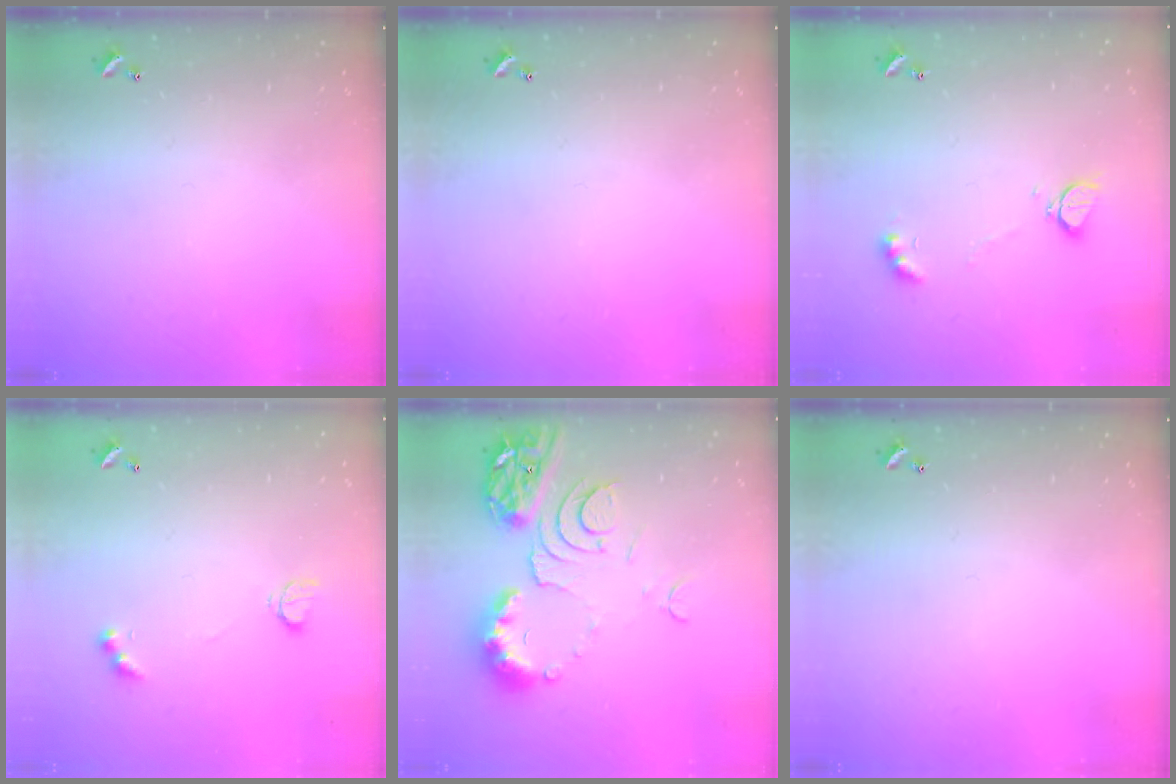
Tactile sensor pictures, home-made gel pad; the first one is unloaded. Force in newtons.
{"total": 0.0}
{"total": 2.3, "press": 2.3, "slide": 0.5}
{"total": 4.1, "press": 4.0, "slide": 0.7}
{"total": 11.1, "press": 11.0, "slide": 1.3}
{"total": 0.0}